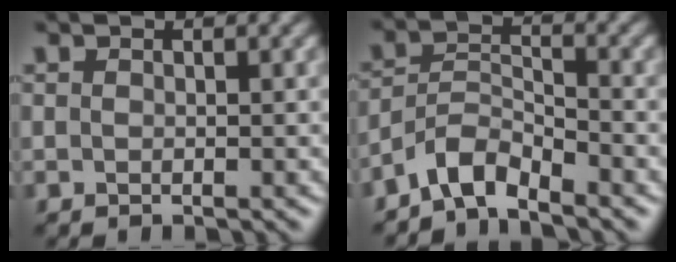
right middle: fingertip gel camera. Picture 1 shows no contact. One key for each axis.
{"total": 3.5, "fx": -3.1, "fy": 0.9, "fz": 1.4, "tx": -0.024, "ty": 0.008, "tz": -0.069}